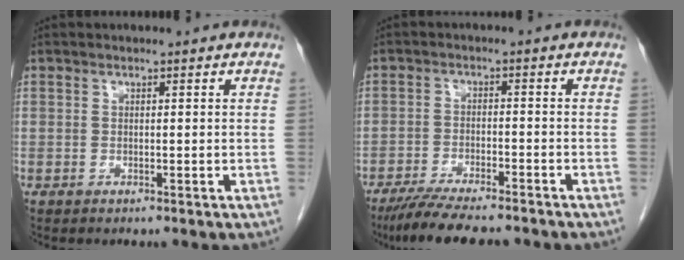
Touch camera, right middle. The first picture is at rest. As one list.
[{"total": 10.6, "force": [-9.0, 1.6, 5.4], "torque": [-0.085, -0.021, -0.142]}]